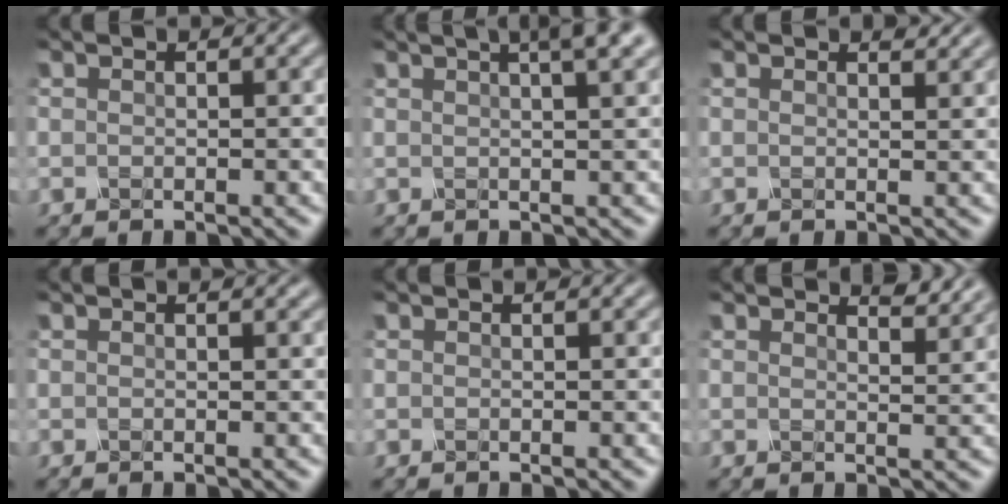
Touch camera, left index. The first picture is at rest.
{"total": 5.2, "force": [3.0, 1.4, 4.0], "torque": [-0.032, 0.023, 0.015]}
{"total": 1.1, "force": [1.1, 0.1, 0.3], "torque": [-0.008, -0.002, 0.012]}
{"total": 0.6, "force": [0.6, 0.1, 0.2], "torque": [-0.006, 0.001, 0.008]}
{"total": 0.0}
{"total": 2.3, "force": [2.2, 0.2, 0.8], "torque": [-0.009, -0.002, 0.027]}